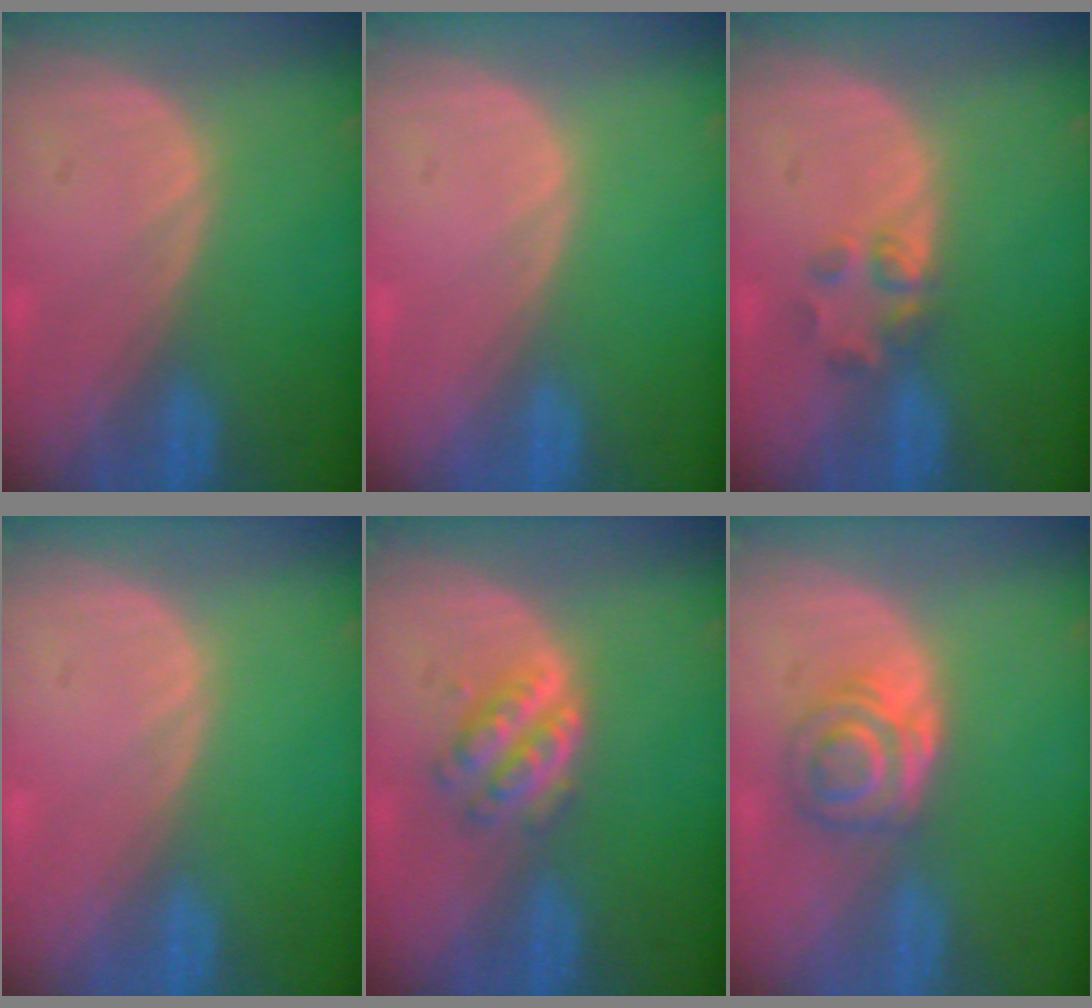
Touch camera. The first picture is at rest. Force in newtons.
{"total": 0.0}
{"total": 2.7, "press": 2.6, "slide": 0.9}
{"total": 0.0}
{"total": 4.7, "press": 4.4, "slide": 1.7}
{"total": 5.2, "press": 4.9, "slide": 1.8}